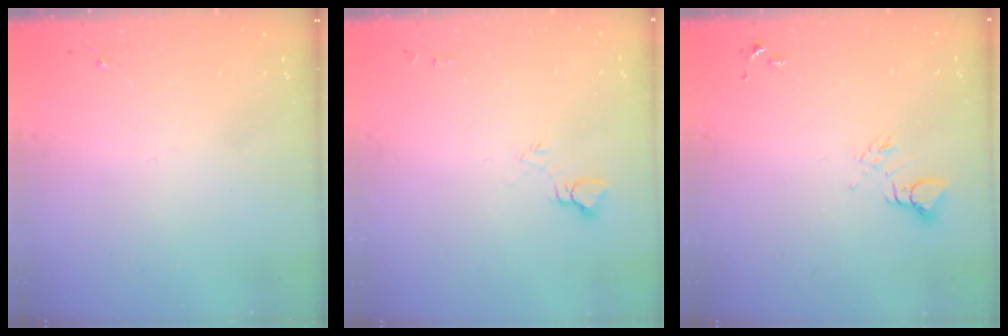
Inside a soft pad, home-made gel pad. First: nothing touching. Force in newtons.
{"total": 6.0, "press": 6.0, "slide": 0.4}
{"total": 5.0, "press": 4.9, "slide": 0.5}